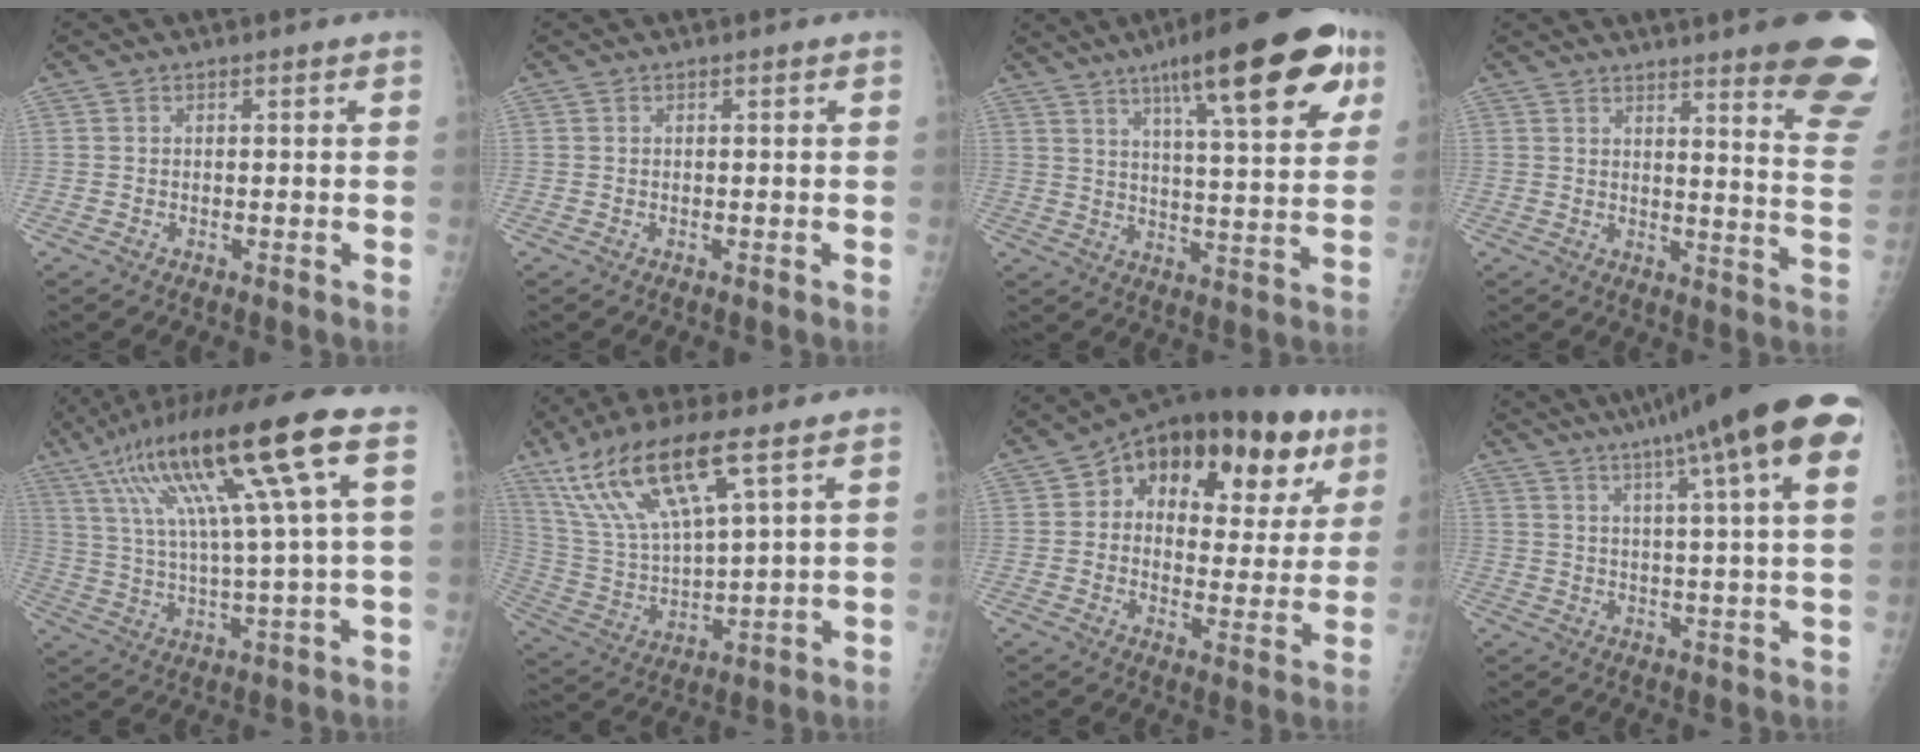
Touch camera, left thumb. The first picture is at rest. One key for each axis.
{"total": 0.0}
{"total": 22.3, "fx": 11.4, "fy": 5.3, "fz": 18.3, "tx": -0.241, "ty": -0.020, "tz": 0.164}
{"total": 17.2, "fx": 12.3, "fy": 1.7, "fz": 11.9, "tx": -0.120, "ty": -0.092, "tz": 0.140}
{"total": 21.2, "fx": 8.2, "fy": 2.1, "fz": 19.4, "tx": -0.356, "ty": 0.012, "tz": 0.137}
{"total": 17.8, "fx": 9.8, "fy": 4.7, "fz": 14.1, "tx": -0.288, "ty": -0.024, "tz": 0.201}
{"total": 22.0, "fx": 10.2, "fy": 12.6, "fz": 14.8, "tx": -0.158, "ty": 0.003, "tz": 0.143}
{"total": 22.3, "fx": 12.3, "fy": 2.6, "fz": 18.4, "tx": -0.277, "ty": 0.005, "tz": 0.155}